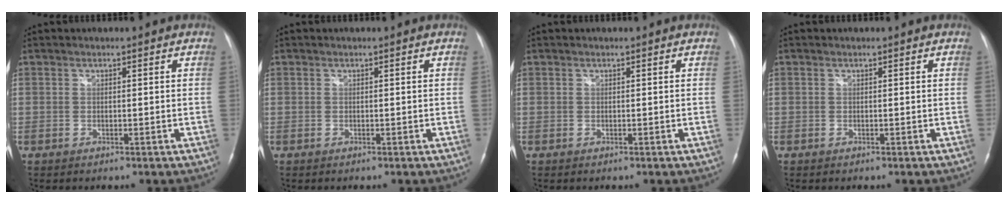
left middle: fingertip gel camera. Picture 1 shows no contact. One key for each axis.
{"total": 0.0}
{"total": 0.0}
{"total": 0.0}